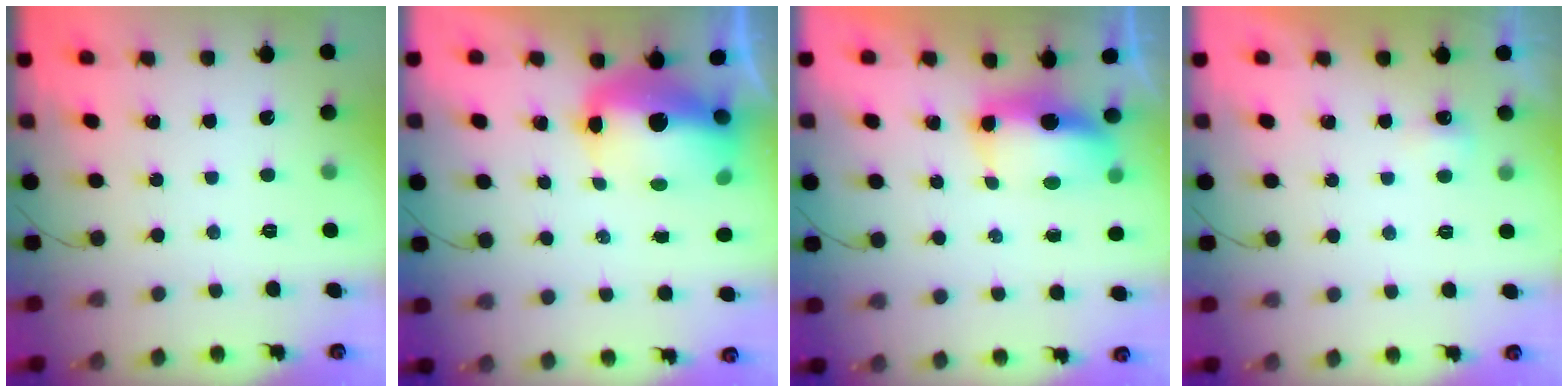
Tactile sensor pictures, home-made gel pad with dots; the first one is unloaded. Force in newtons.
{"total": 14.4, "press": 14.1, "slide": 2.7}
{"total": 7.4, "press": 7.4, "slide": 0.6}
{"total": 3.0, "press": 2.9, "slide": 0.8}